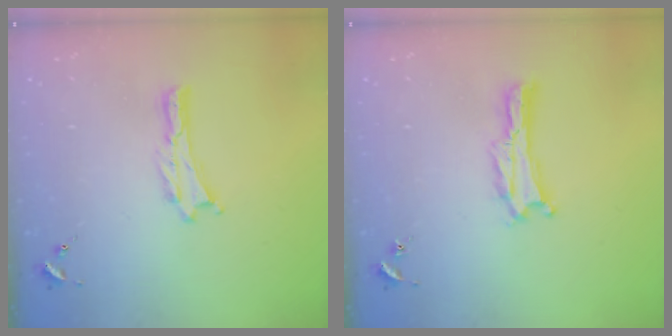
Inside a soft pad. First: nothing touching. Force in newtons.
{"total": 0.0}